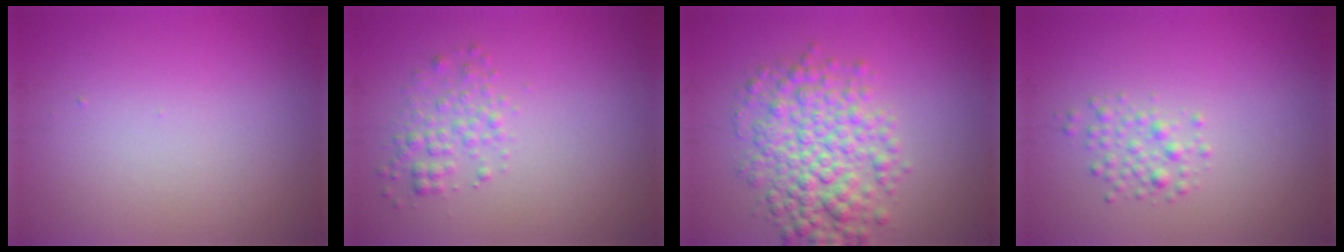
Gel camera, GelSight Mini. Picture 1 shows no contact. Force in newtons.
{"total": 2.0, "press": 2.0, "slide": 0.1}
{"total": 6.2, "press": 6.2, "slide": 0.1}
{"total": 1.8, "press": 1.8, "slide": 0.1}